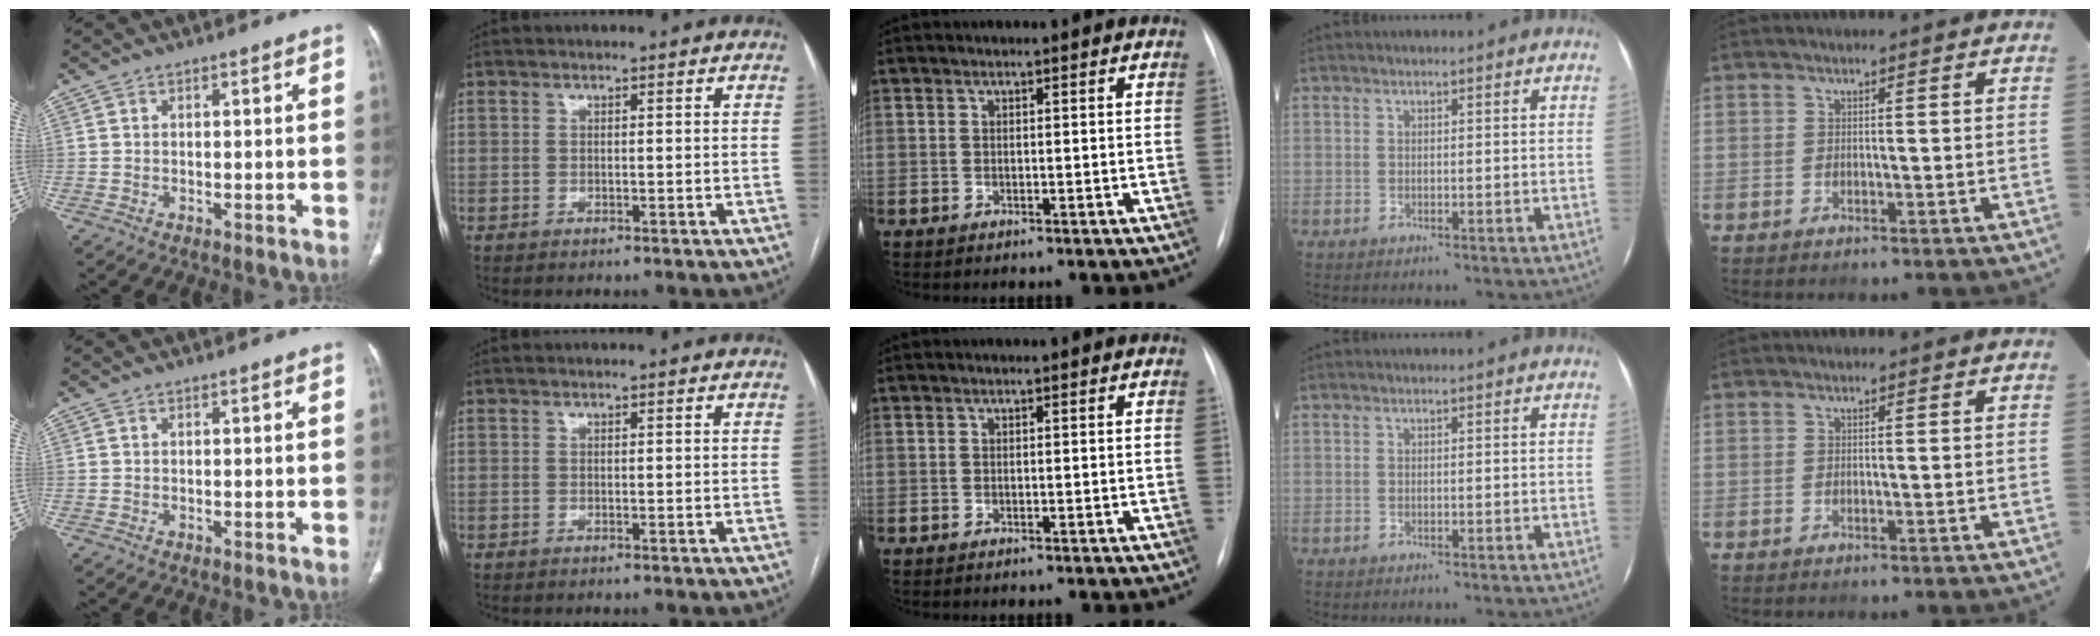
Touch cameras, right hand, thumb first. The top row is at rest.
{}